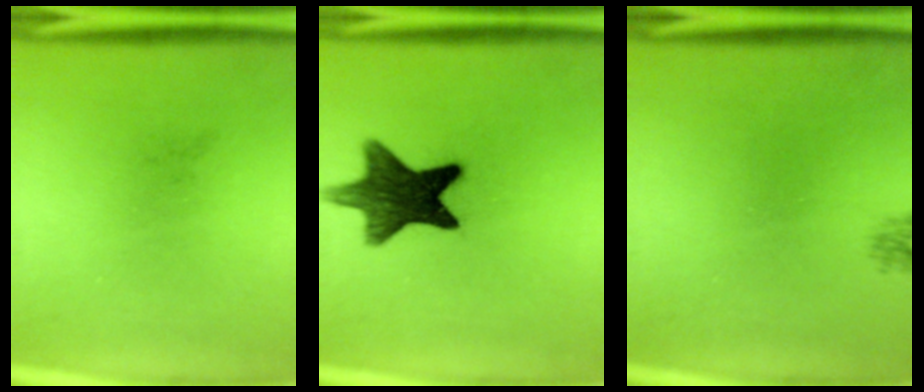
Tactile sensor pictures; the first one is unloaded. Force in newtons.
{"total": 12.5}
{"total": 0.9}